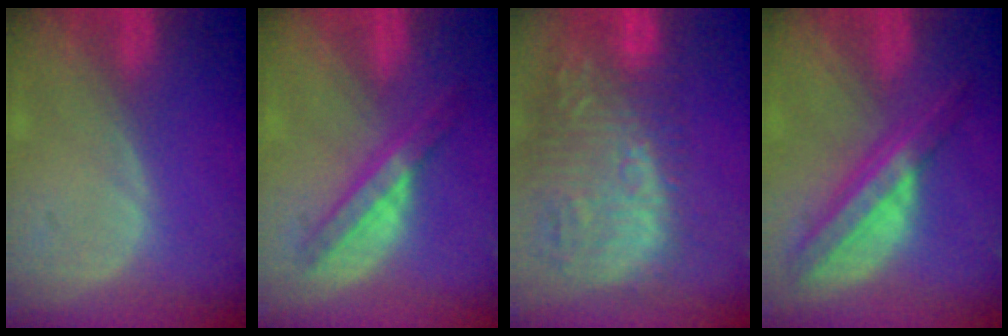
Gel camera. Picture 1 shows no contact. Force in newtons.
{"total": 5.4, "press": 5.3, "slide": 0.8}
{"total": 14.6, "press": 12.6, "slide": 7.5}
{"total": 8.0, "press": 6.8, "slide": 4.3}